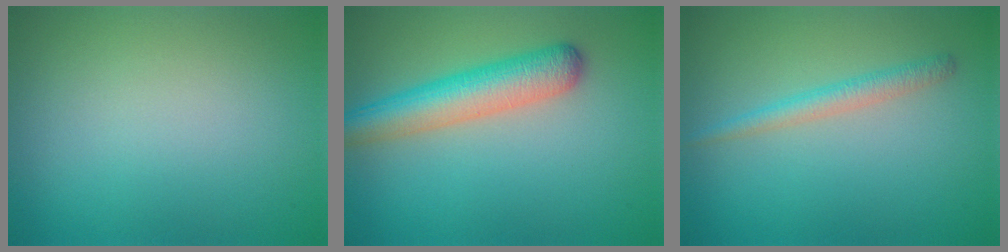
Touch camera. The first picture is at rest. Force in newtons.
{"total": 5.2, "press": 5.2, "slide": 0.3}
{"total": 1.9, "press": 1.9, "slide": 0.1}